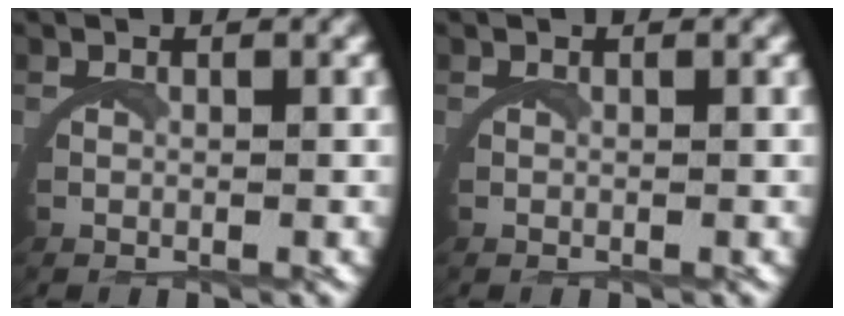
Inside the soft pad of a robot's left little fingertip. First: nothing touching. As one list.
[{"total": 0.0}]